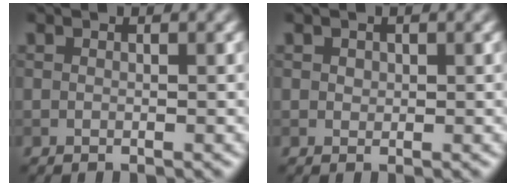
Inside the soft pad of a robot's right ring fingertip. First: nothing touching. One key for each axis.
{"total": 0.7, "fx": 0.3, "fy": 0.6, "fz": 0.2, "tx": -0.003, "ty": 0.003, "tz": 0.003}